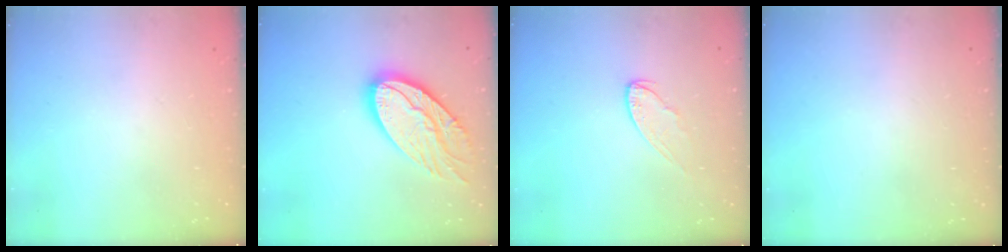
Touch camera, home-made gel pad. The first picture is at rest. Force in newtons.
{"total": 19.0, "press": 18.9, "slide": 1.5}
{"total": 6.5, "press": 6.5, "slide": 0.1}
{"total": 0.0}